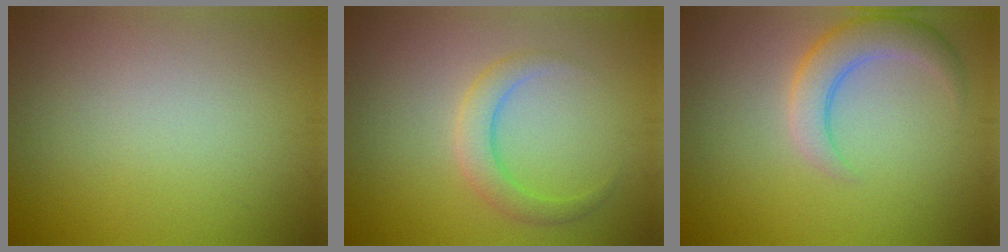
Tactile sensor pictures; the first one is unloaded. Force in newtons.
{"total": 2.7, "press": 2.7, "slide": 0.2}
{"total": 4.0, "press": 3.9, "slide": 0.3}